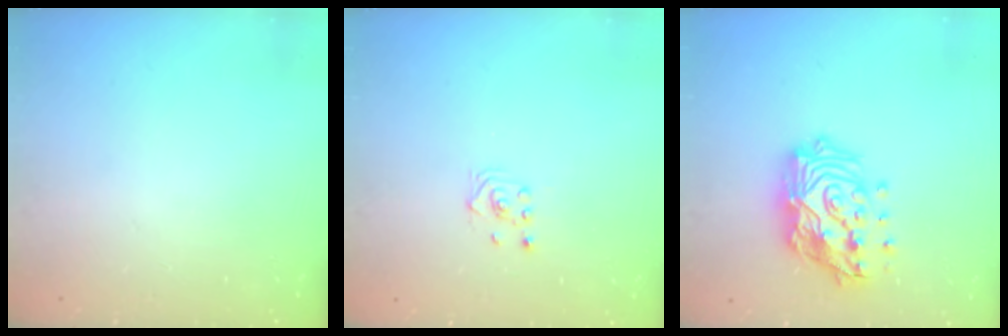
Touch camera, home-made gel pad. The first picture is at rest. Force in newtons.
{"total": 1.6, "press": 1.4, "slide": 0.9}
{"total": 18.6, "press": 18.6, "slide": 1.4}